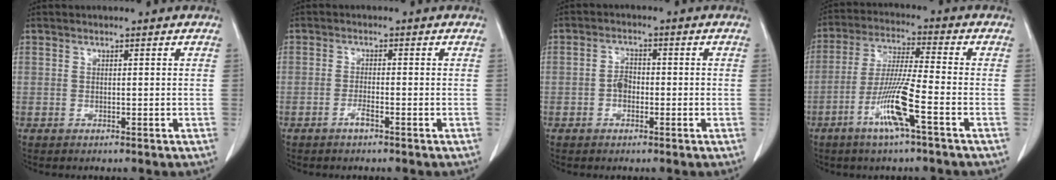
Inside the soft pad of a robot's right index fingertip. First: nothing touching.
{"total": 1.6, "force": [-1.1, 0.1, 1.2], "torque": [-0.024, 0.001, -0.020]}
{"total": 2.6, "force": [-0.8, 1.7, 1.8], "torque": [-0.033, 0.010, -0.016]}
{"total": 10.1, "force": [-4.5, -0.3, 9.0], "torque": [-0.180, -0.010, -0.090]}